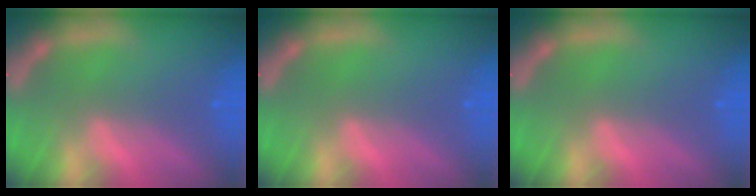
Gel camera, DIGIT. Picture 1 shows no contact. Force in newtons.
{"total": 0.0}
{"total": 0.0}